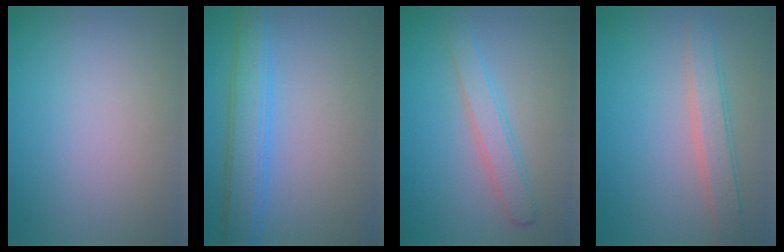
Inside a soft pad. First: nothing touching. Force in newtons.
{"total": 4.3, "press": 4.3, "slide": 0.2}
{"total": 2.6, "press": 2.6, "slide": 0.2}
{"total": 3.0, "press": 3.0, "slide": 0.2}